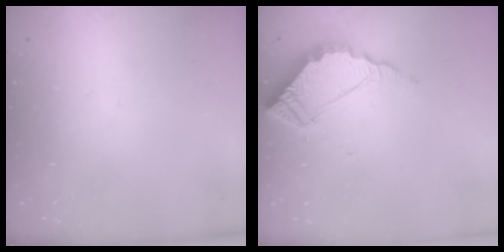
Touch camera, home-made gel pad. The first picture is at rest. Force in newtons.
{"total": 6.0, "press": 6.0, "slide": 0.5}